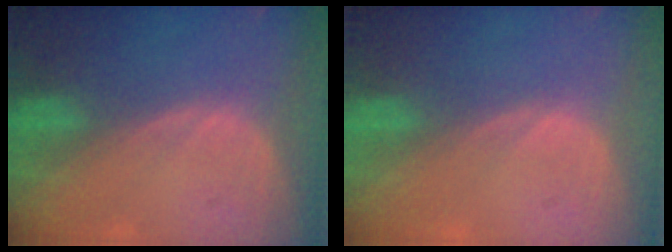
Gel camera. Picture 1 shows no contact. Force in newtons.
{"total": 0.0}